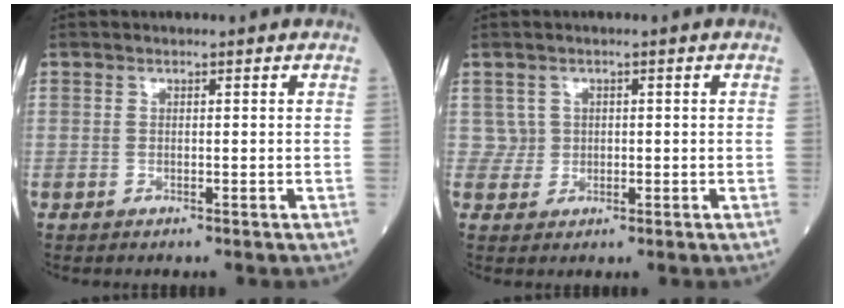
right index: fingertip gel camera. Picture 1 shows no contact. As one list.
[{"total": 1.9, "force": [0.5, 1.8, -0.1], "torque": [0.010, 0.003, 0.007]}]